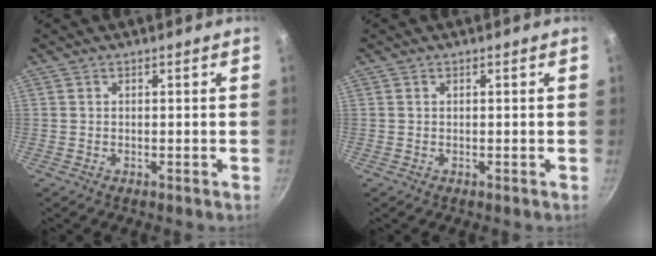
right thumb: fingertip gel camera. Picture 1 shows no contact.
{"total": 0.0}